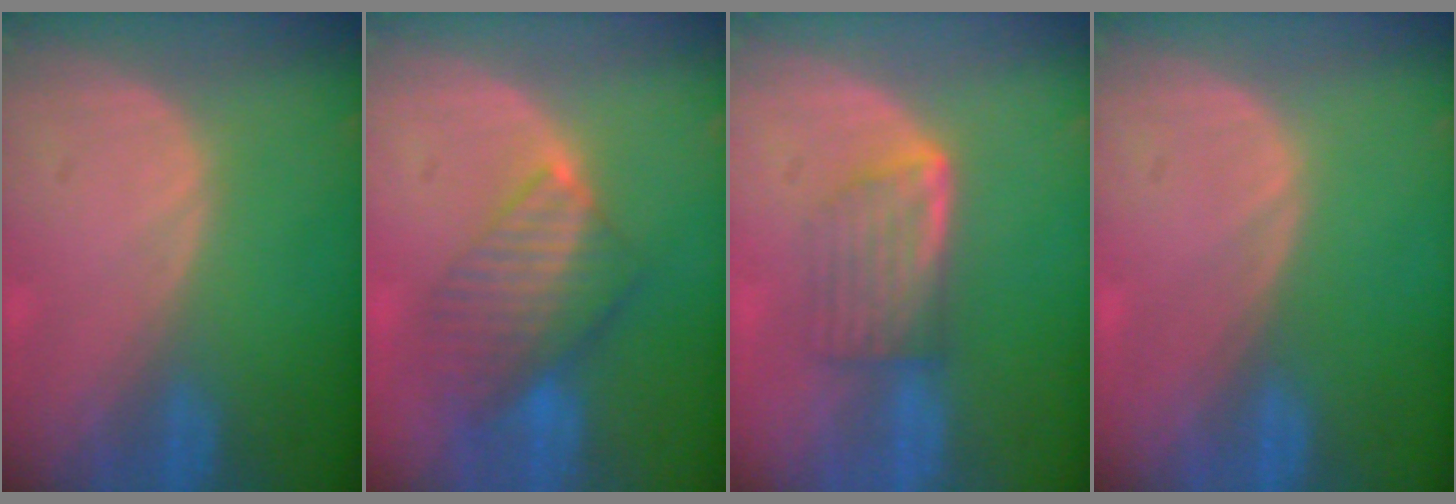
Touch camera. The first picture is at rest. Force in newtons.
{"total": 8.1, "press": 7.1, "slide": 3.9}
{"total": 5.7, "press": 5.3, "slide": 2.2}
{"total": 0.0}